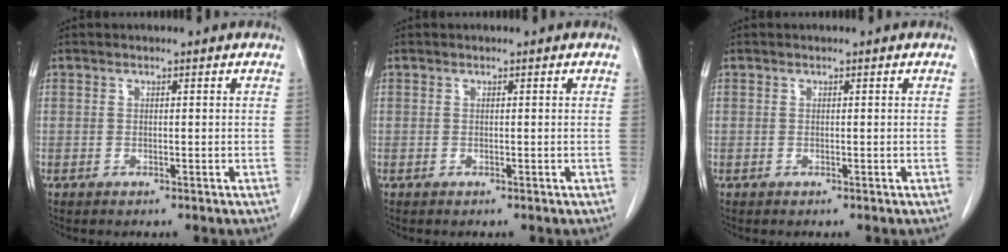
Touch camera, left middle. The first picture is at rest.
{"total": 0.0}
{"total": 0.0}